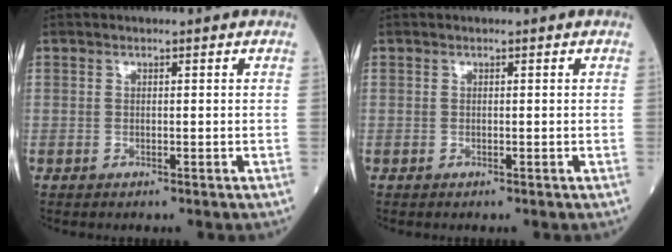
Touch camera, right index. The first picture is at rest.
{"total": 0.0}